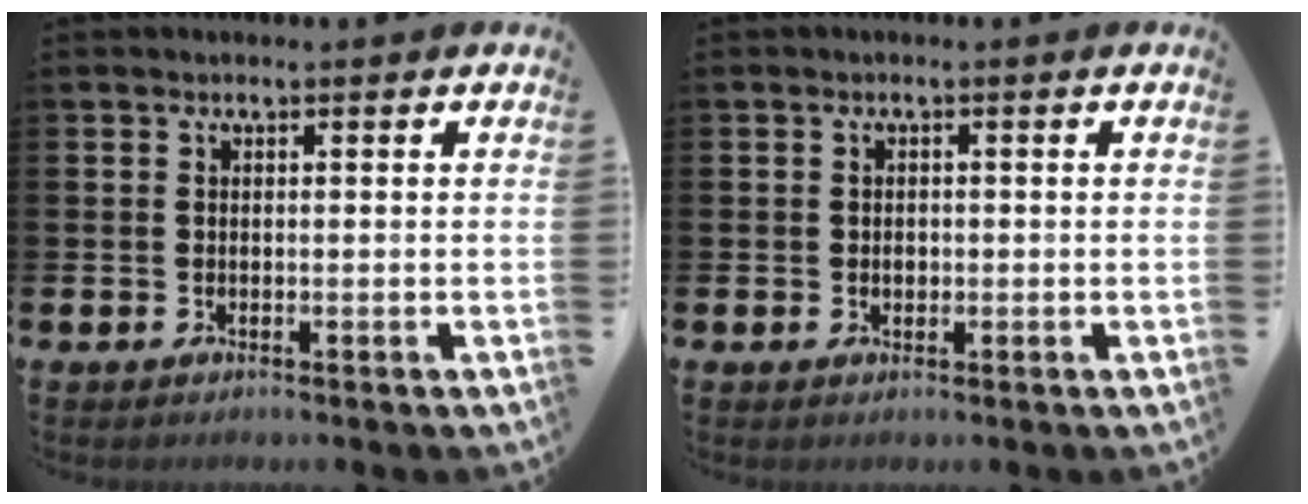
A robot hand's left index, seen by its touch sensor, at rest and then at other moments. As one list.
[{"total": 1.0, "force": [0.0, 0.8, 0.5], "torque": [0.001, 0.002, -0.005]}]